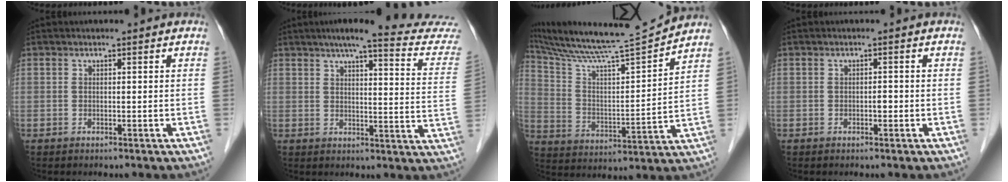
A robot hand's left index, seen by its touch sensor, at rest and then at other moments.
{"total": 19.7, "force": [18.0, 0.3, 8.0], "torque": [-0.097, -0.055, 0.203]}
{"total": 15.8, "force": [14.8, -1.8, 5.2], "torque": [-0.108, -0.019, 0.251]}
{"total": 0.6, "force": [-0.2, 0.3, 0.5], "torque": [-0.007, 0.002, -0.006]}